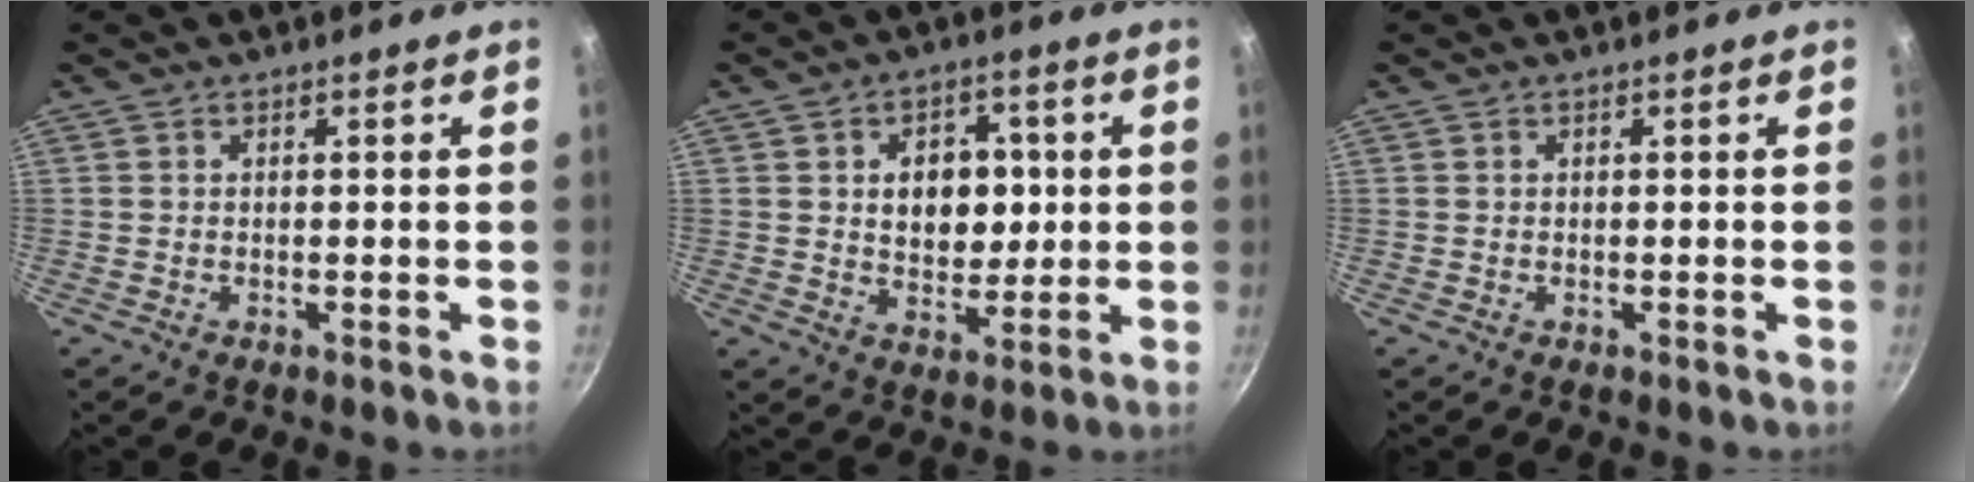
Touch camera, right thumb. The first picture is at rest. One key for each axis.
{"total": 10.1, "fx": 1.5, "fy": 7.3, "fz": 6.8, "tx": -0.059, "ty": -0.003, "tz": 0.025}
{"total": 0.0}